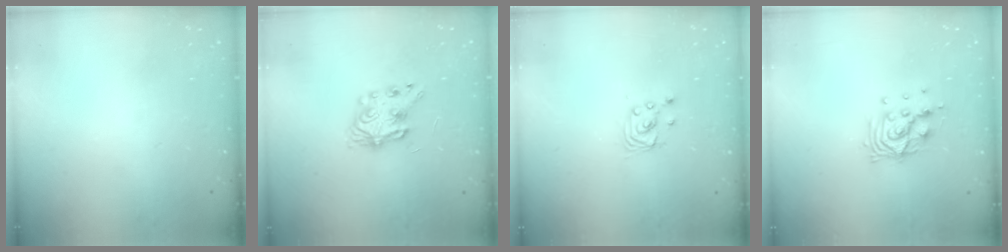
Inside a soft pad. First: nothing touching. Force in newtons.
{"total": 7.1, "press": 7.1, "slide": 0.4}
{"total": 2.8, "press": 2.8, "slide": 0.2}
{"total": 10.3, "press": 10.3, "slide": 0.9}